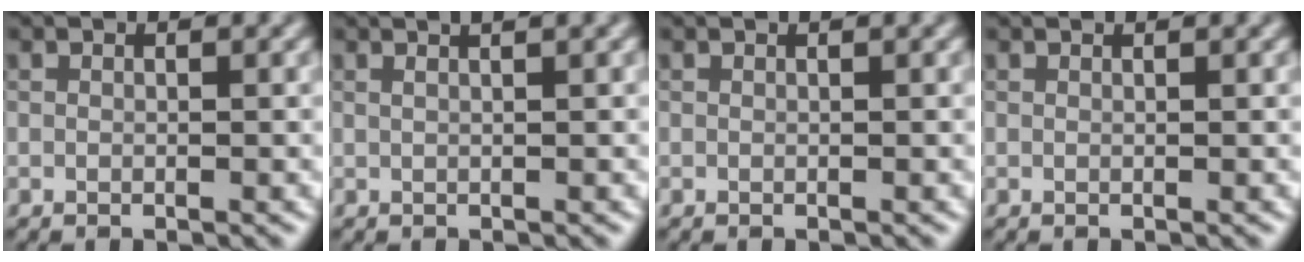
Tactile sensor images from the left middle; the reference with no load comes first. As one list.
[{"total": 4.0, "force": [2.3, 1.8, 2.8], "torque": [-0.015, 0.029, -0.001]}, {"total": 0.0}, {"total": 0.8, "force": [0.7, 0.2, 0.3], "torque": [-0.003, -0.003, 0.003]}]